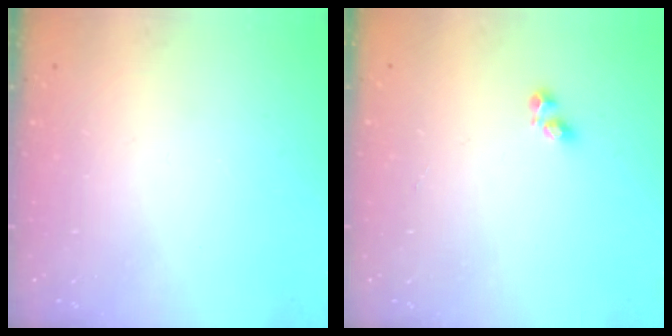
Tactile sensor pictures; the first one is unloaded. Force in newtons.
{"total": 3.1, "press": 3.1, "slide": 0.3}